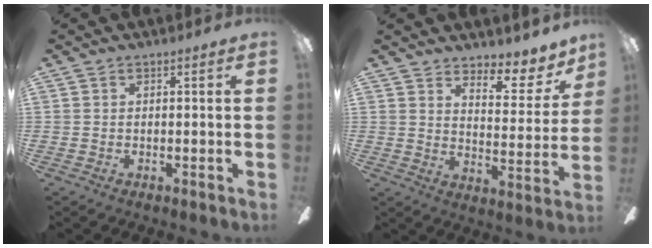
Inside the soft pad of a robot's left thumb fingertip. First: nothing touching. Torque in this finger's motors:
{"motor_torque": [0.13, 0.07, -0.20, -0.13, 0.04]}